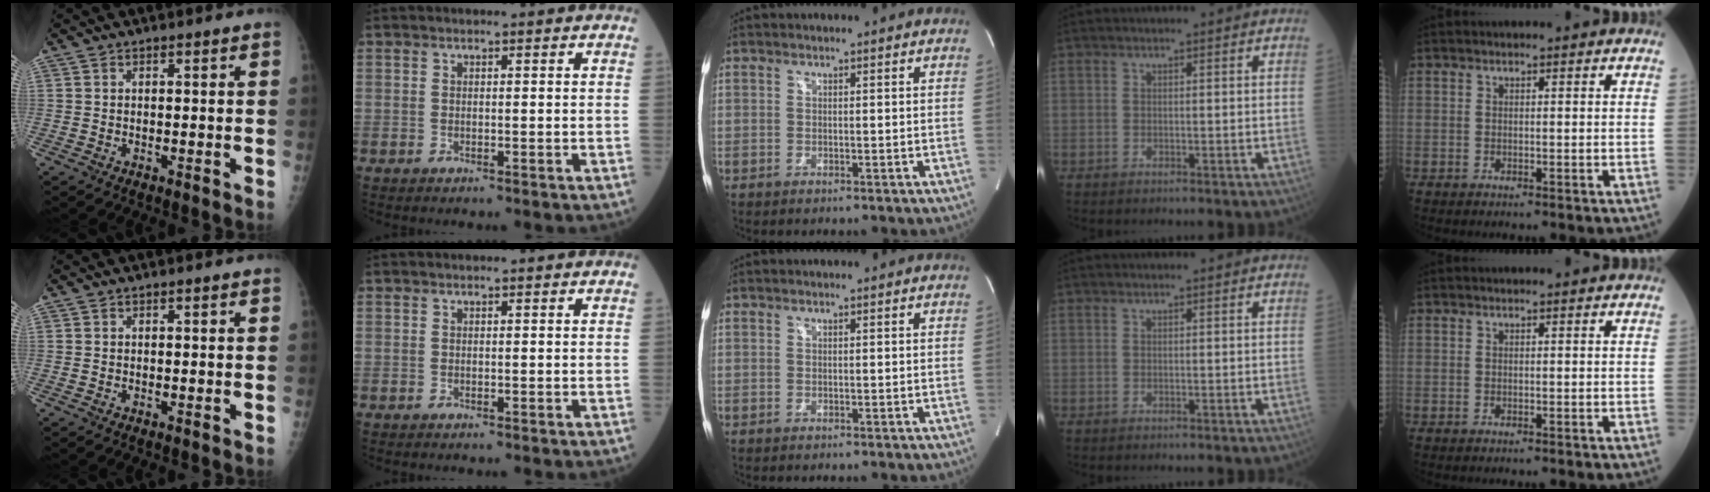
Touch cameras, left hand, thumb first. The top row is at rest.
{}